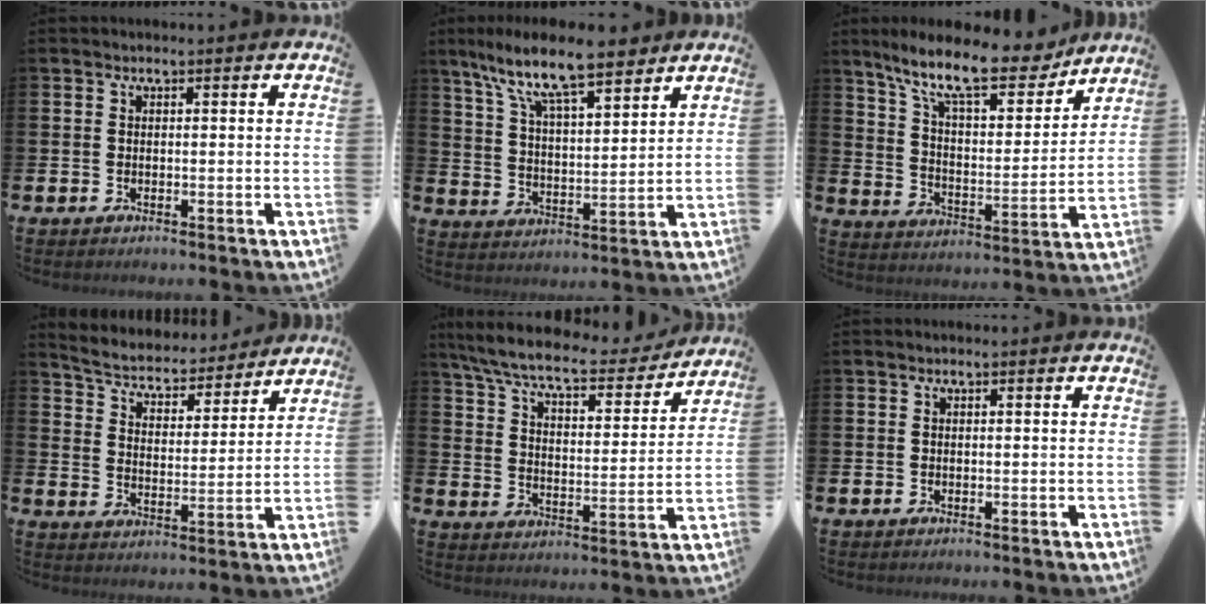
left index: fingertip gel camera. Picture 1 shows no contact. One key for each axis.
{"total": 11.1, "fx": 9.2, "fy": 2.3, "fz": 5.9, "tx": -0.134, "ty": -0.040, "tz": 0.160}
{"total": 12.4, "fx": 10.3, "fy": 3.3, "fz": 6.1, "tx": -0.142, "ty": -0.058, "tz": 0.176}
{"total": 5.2, "fx": 4.9, "fy": 1.4, "fz": 0.7, "tx": -0.040, "ty": -0.045, "tz": 0.079}
{"total": 8.3, "fx": 7.5, "fy": 1.1, "fz": 3.4, "tx": -0.098, "ty": -0.049, "tz": 0.126}
{"total": 0.0}